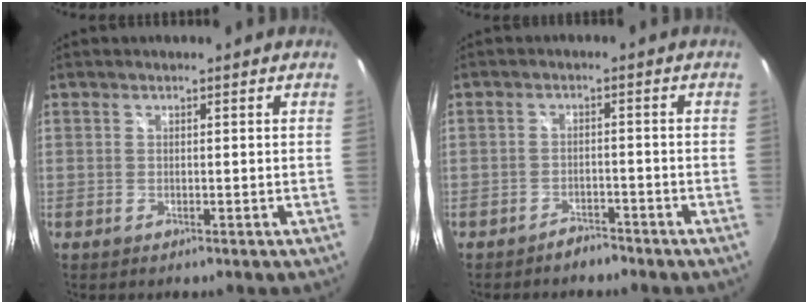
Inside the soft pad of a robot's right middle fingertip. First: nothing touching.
{"total": 2.8, "force": [-2.6, 1.0, 0.2], "torque": [-0.010, 0.007, -0.039]}